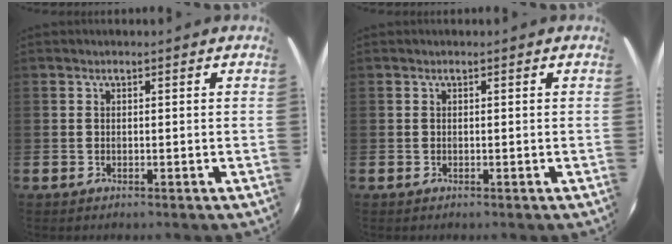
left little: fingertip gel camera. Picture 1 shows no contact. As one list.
[{"total": 0.0}]